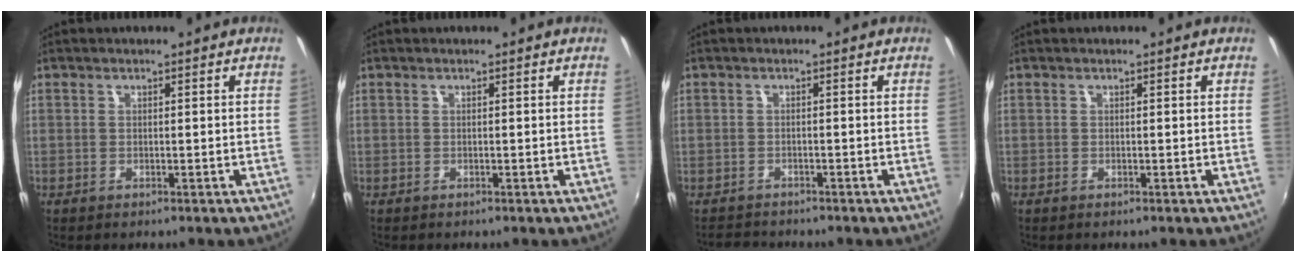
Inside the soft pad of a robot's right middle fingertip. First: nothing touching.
{"total": 0.0}
{"total": 2.8, "force": [-2.5, 1.4, -0.1], "torque": [-0.003, 0.012, -0.043]}
{"total": 0.0}